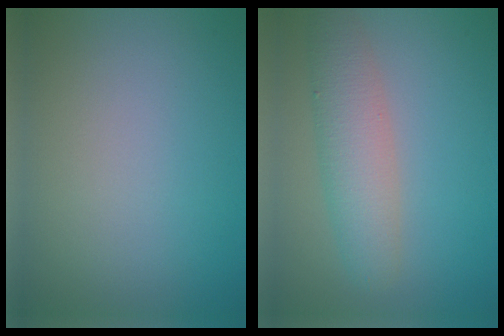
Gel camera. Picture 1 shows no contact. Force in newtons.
{"total": 4.5, "press": 4.5, "slide": 0.2}